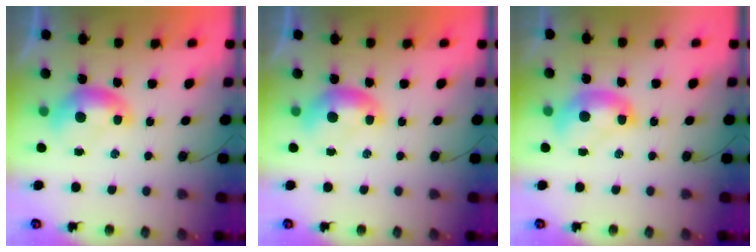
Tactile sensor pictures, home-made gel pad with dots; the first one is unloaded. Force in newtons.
{"total": 0.0}
{"total": 2.0, "press": 2.0, "slide": 0.2}